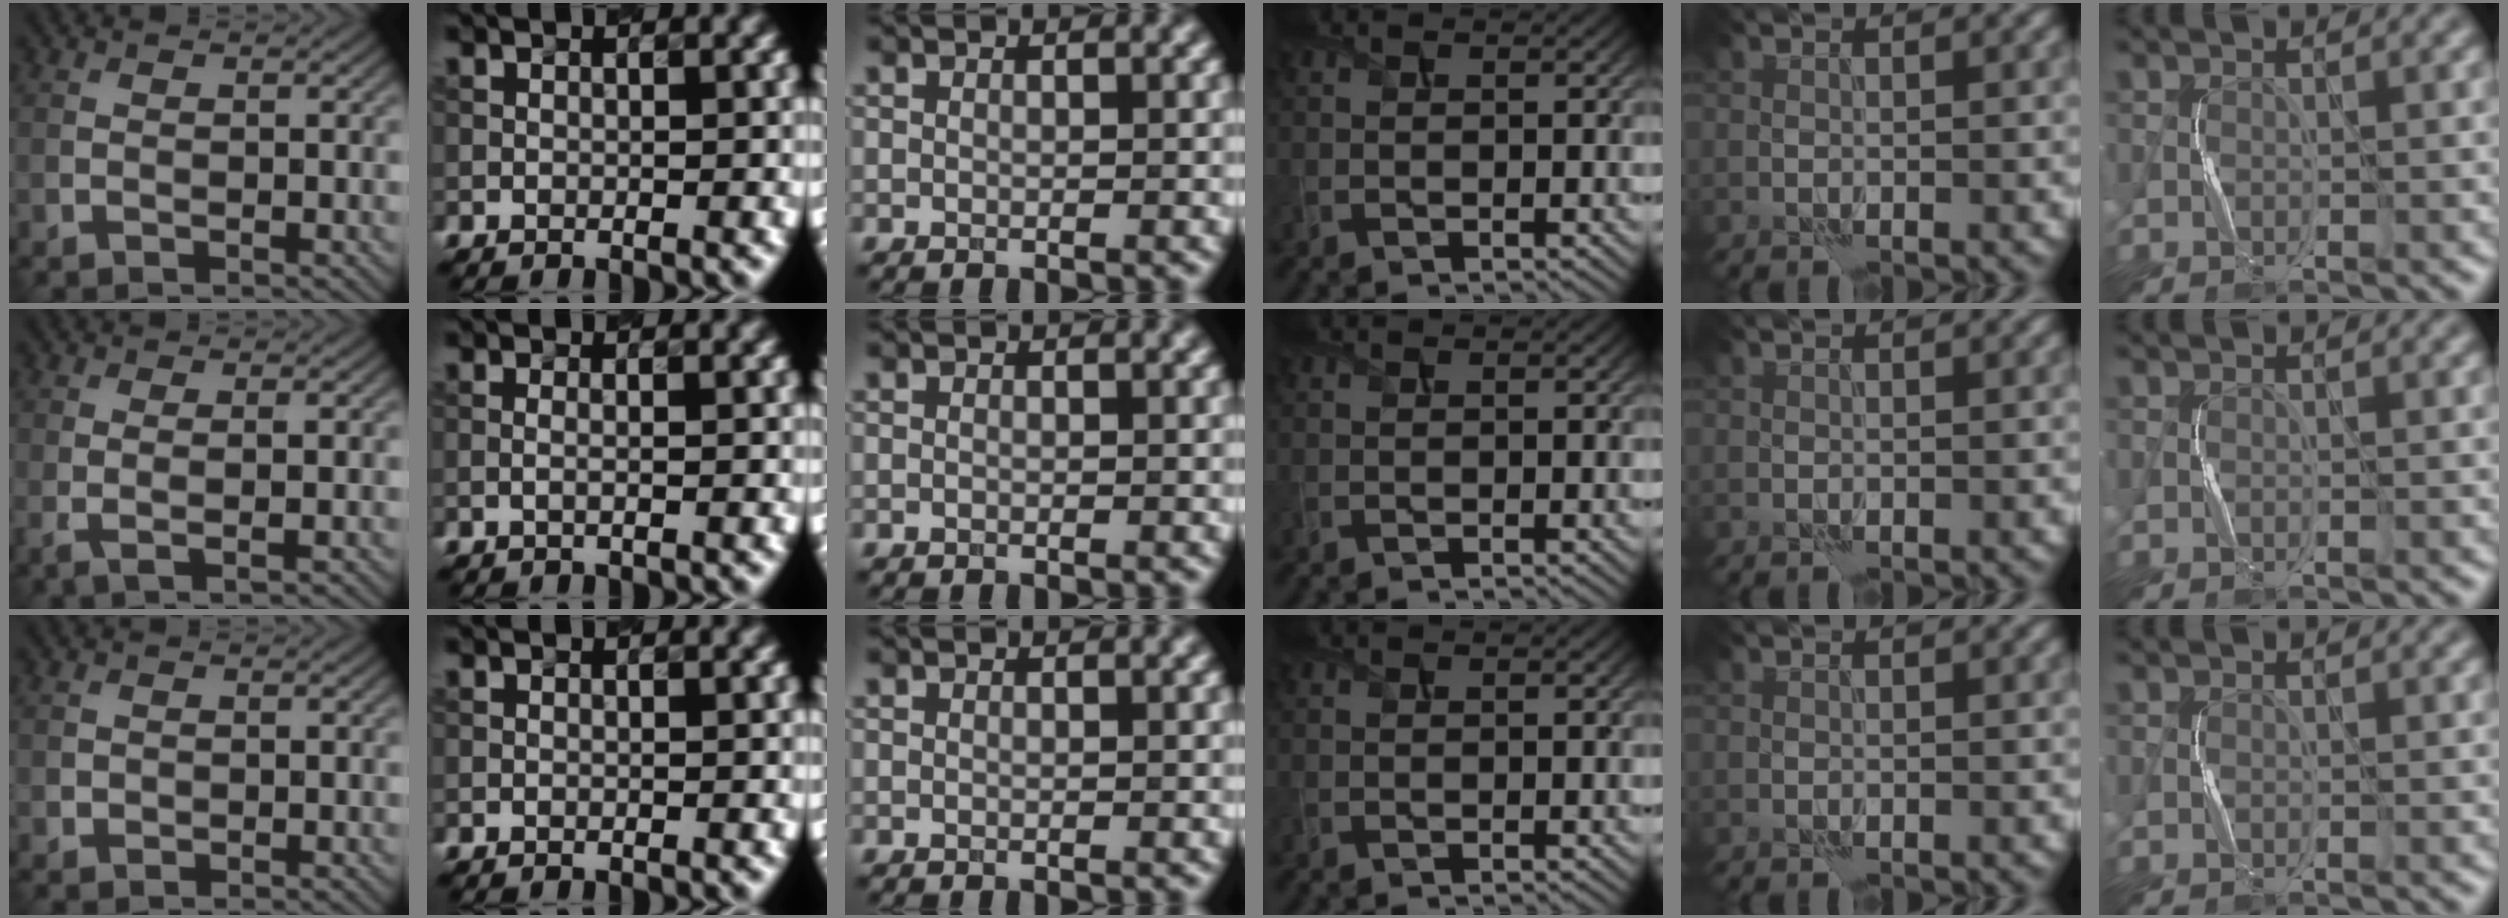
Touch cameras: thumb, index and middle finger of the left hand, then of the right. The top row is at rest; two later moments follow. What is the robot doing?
{"motion": "squeeze", "object": "sponge"}